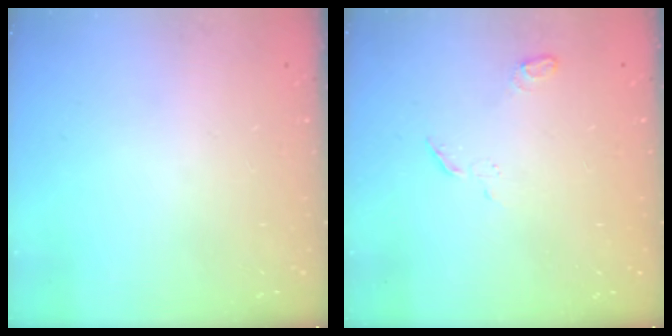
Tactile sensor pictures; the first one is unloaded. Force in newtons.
{"total": 3.9, "press": 3.9, "slide": 0.5}